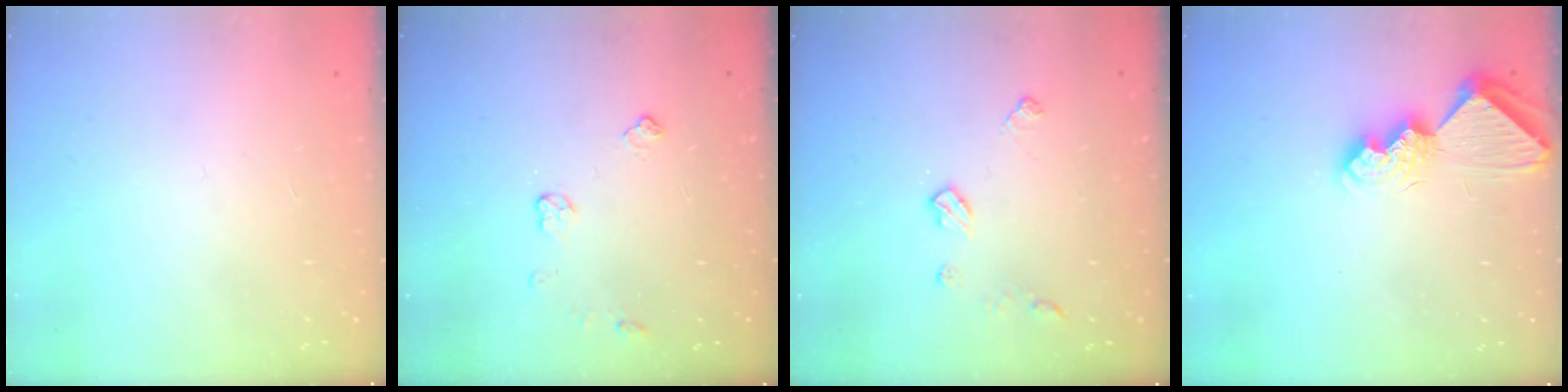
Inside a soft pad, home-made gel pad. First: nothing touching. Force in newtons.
{"total": 4.5, "press": 4.4, "slide": 0.7}
{"total": 6.3, "press": 6.3, "slide": 0.1}
{"total": 9.5, "press": 9.4, "slide": 0.8}